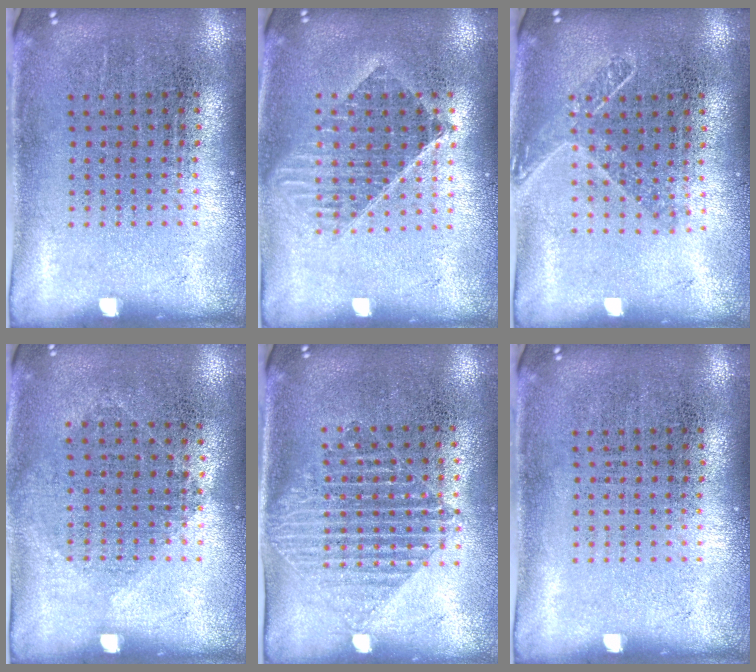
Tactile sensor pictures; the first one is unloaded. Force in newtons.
{"total": 1.4, "press": 1.2, "slide": 0.7}
{"total": 1.5, "press": 1.2, "slide": 0.9}
{"total": 1.0, "press": 0.9, "slide": 0.4}
{"total": 1.4, "press": 1.2, "slide": 0.8}
{"total": 0.0}